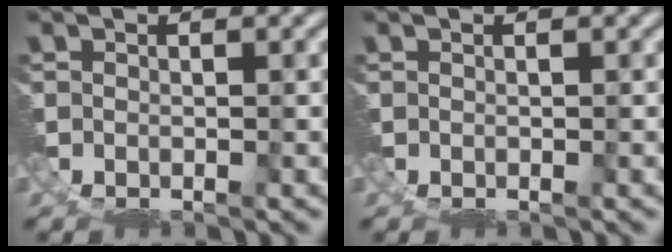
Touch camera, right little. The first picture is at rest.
{"total": 0.0}